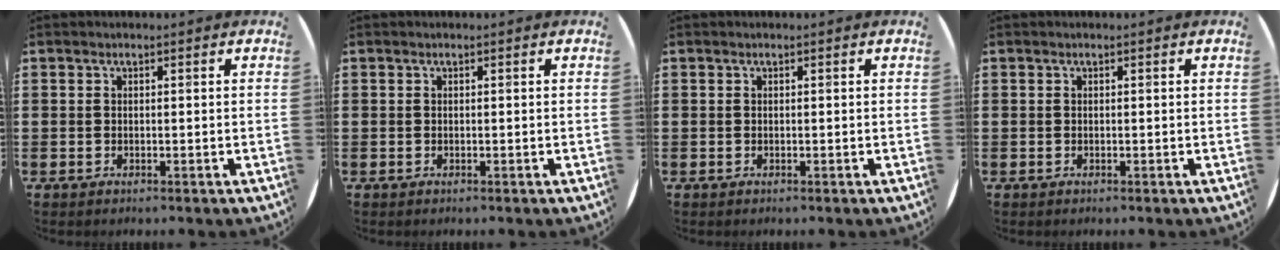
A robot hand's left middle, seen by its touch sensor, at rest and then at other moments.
{"total": 0.0}
{"total": 0.0}
{"total": 0.0}